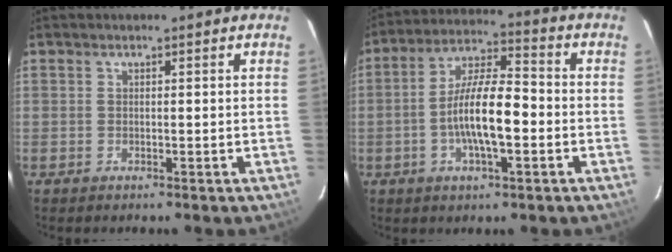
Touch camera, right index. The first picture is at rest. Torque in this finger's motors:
{"motor_torque": [1.58, -0.56, 0.84, 0.21]}